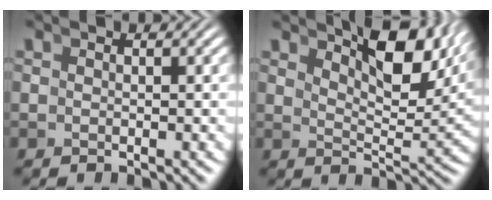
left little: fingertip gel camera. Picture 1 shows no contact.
{"total": 7.4, "force": [4.7, 1.5, 5.5], "torque": [-0.061, 0.006, 0.069]}